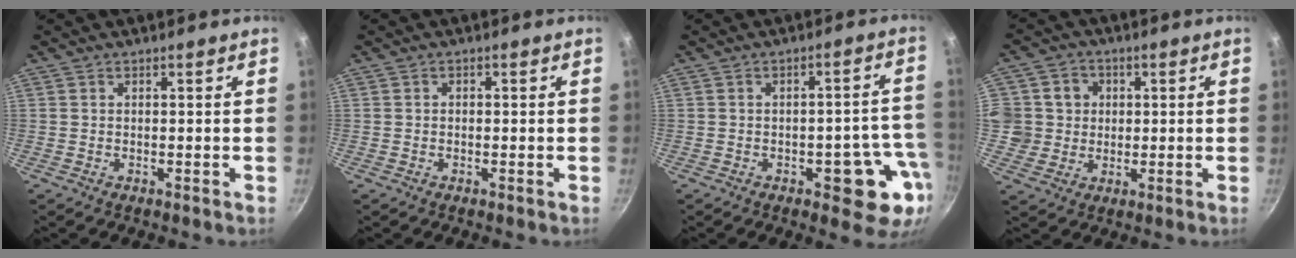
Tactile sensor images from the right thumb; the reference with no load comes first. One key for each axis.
{"total": 0.6, "fx": -0.1, "fy": 0.6, "fz": 0.3, "tx": -0.005, "ty": 0.004, "tz": -0.003}
{"total": 10.6, "fx": -4.0, "fy": 4.8, "fz": 8.6, "tx": -0.049, "ty": 0.030, "tz": -0.046}
{"total": 8.0, "fx": 0.9, "fy": 7.8, "fz": 1.8, "tx": 0.011, "ty": 0.007, "tz": 0.011}